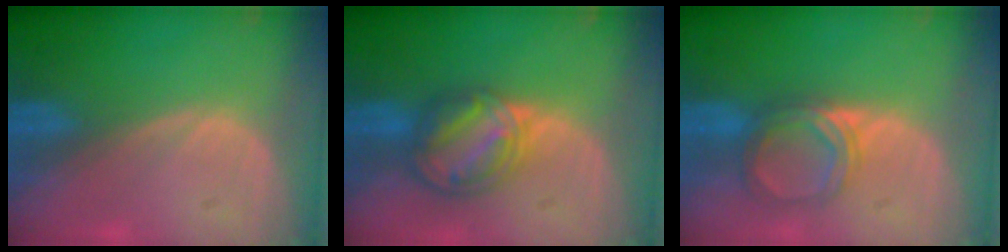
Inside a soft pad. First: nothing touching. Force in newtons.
{"total": 7.8, "press": 6.7, "slide": 3.8}
{"total": 5.3, "press": 5.0, "slide": 1.8}